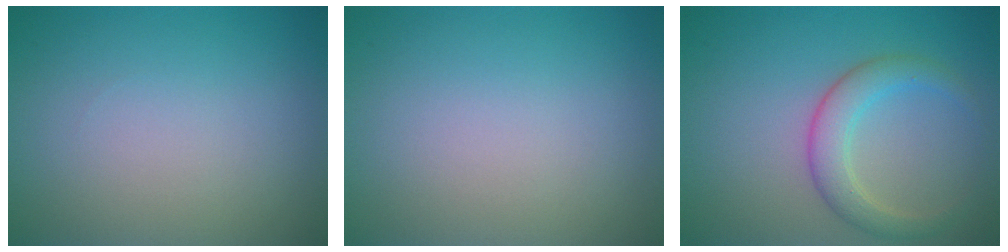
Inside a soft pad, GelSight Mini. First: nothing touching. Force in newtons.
{"total": 0.0}
{"total": 3.2, "press": 3.2, "slide": 0.1}